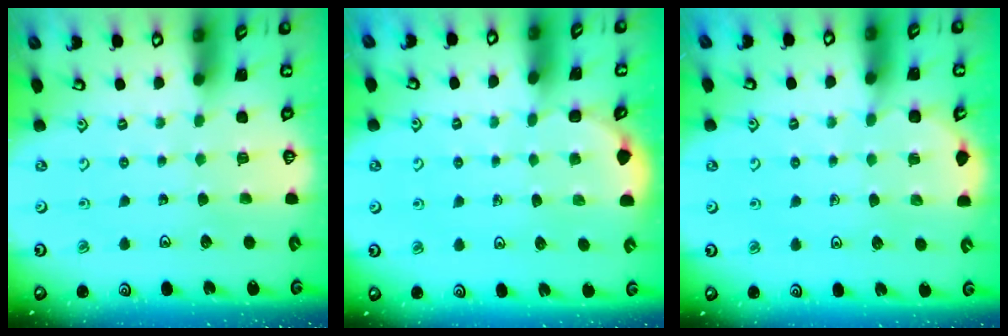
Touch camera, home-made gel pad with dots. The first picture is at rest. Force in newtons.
{"total": 1.8, "press": 1.7, "slide": 0.0}
{"total": 4.9, "press": 4.6, "slide": 1.6}